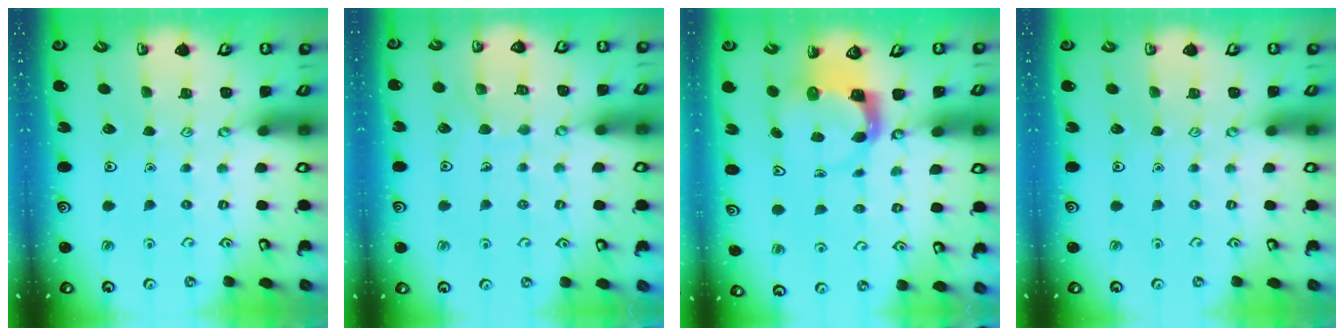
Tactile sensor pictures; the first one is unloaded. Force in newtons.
{"total": 5.1, "press": 5.0, "slide": 0.4}
{"total": 3.5, "press": 3.5, "slide": 0.5}
{"total": 0.0}